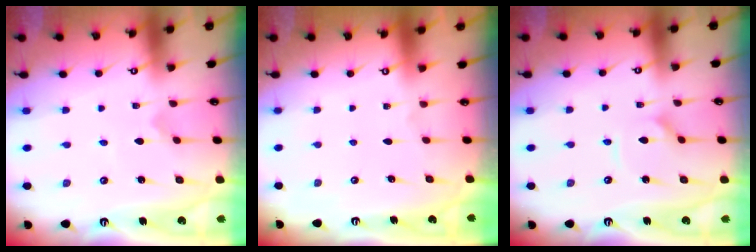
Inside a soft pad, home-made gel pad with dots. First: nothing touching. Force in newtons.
{"total": 0.0}
{"total": 3.1, "press": 3.1, "slide": 0.3}